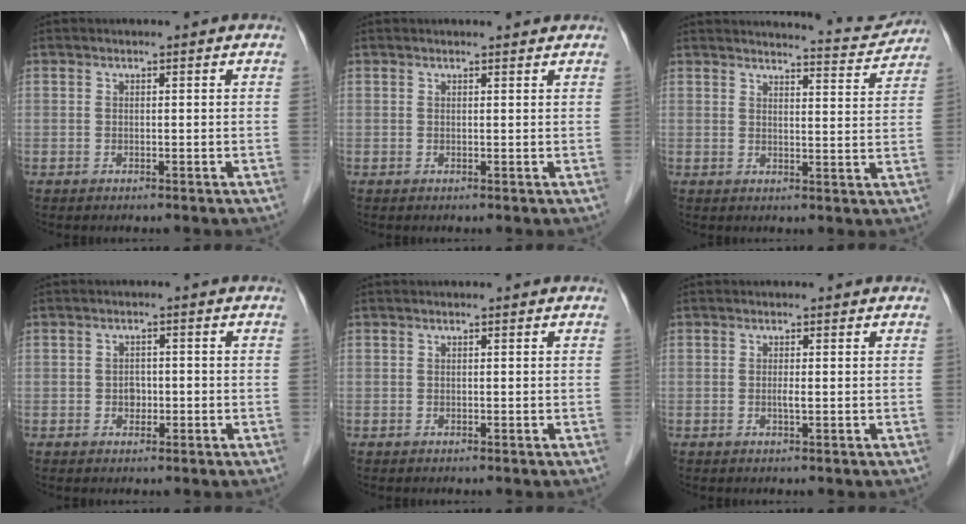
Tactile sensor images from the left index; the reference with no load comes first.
{"total": 1.6, "force": [1.6, 0.1, 0.1], "torque": [-0.009, 0.002, 0.018]}
{"total": 7.6, "force": [7.6, 0.0, 0.5], "torque": [-0.013, -0.015, 0.084]}
{"total": 1.9, "force": [-0.6, 1.5, 1.0], "torque": [-0.014, 0.004, -0.007]}
{"total": 0.0}
{"total": 0.8, "force": [-0.1, 0.0, 0.8], "torque": [-0.019, -0.003, -0.003]}